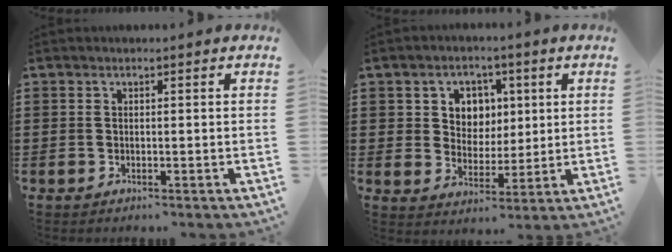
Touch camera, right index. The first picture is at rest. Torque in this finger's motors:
{"motor_torque": [1.33, 0.09, 0.25, 0.07]}